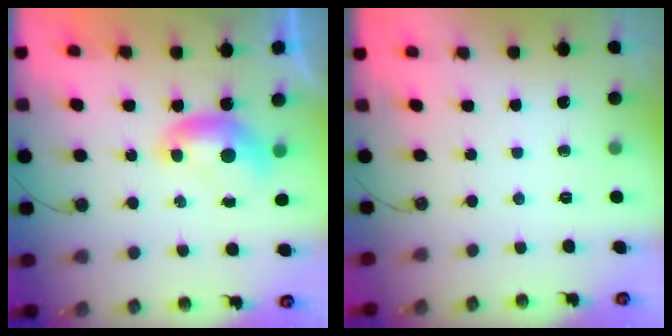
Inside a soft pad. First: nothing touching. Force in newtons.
{"total": 0.0}